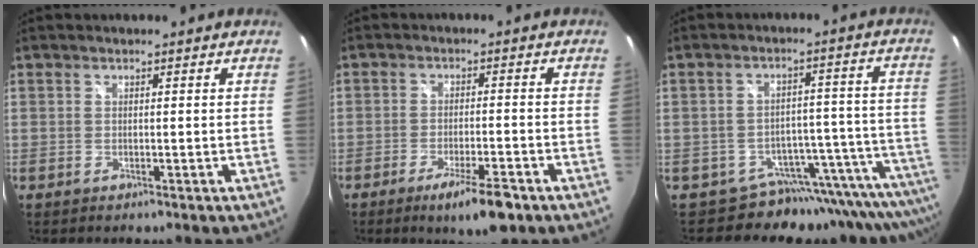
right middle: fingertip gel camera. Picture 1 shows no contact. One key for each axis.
{"total": 8.1, "fx": -5.4, "fy": 1.5, "fz": 5.9, "tx": -0.112, "ty": -0.010, "tz": -0.083}
{"total": 13.9, "fx": -13.7, "fy": 2.6, "fz": -0.5, "tx": 0.043, "ty": 0.048, "tz": -0.192}